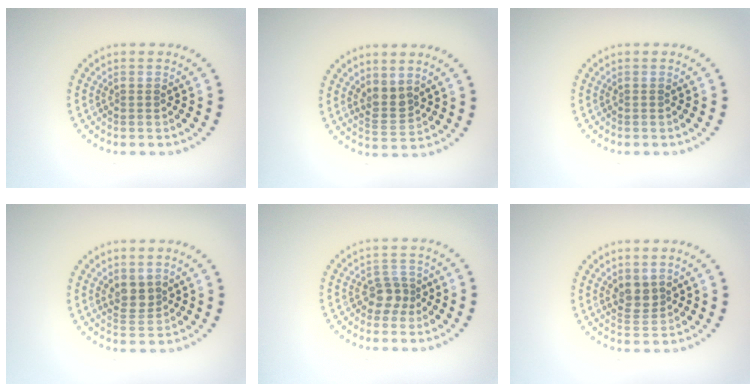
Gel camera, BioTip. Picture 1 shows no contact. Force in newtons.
{"total": 2.2, "press": 1.8, "slide": 1.2}
{"total": 0.0}
{"total": 2.2, "press": 2.0, "slide": 0.8}
{"total": 2.0, "press": 1.7, "slide": 1.1}
{"total": 2.1, "press": 1.8, "slide": 0.9}